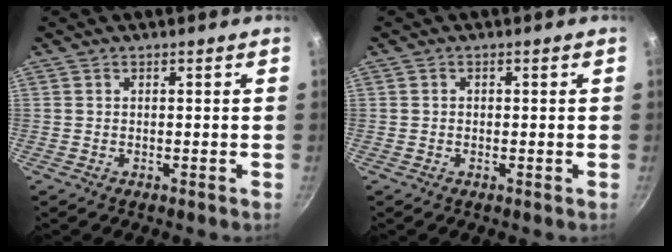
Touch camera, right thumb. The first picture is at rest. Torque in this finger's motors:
{"motor_torque": [-0.39, 0.13, -0.30, -0.04, -0.05]}